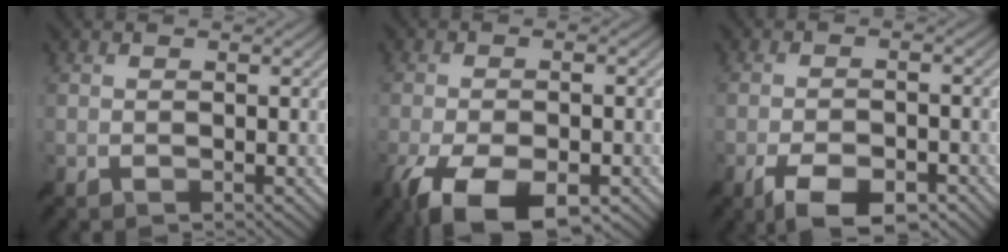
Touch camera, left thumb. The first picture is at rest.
{"total": 10.7, "force": [-6.2, 4.0, 7.8], "torque": [-0.158, -0.026, -0.102]}
{"total": 7.0, "force": [-4.4, 2.2, 5.0], "torque": [-0.092, 0.000, -0.075]}